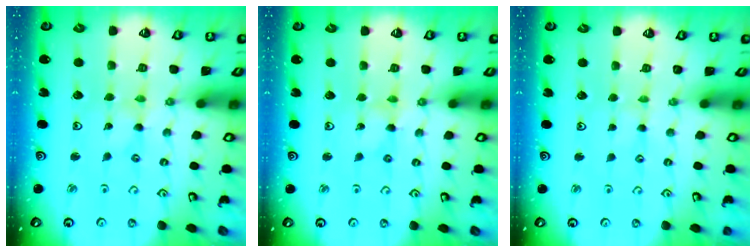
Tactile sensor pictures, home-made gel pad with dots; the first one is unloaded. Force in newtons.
{"total": 0.0}
{"total": 0.0}